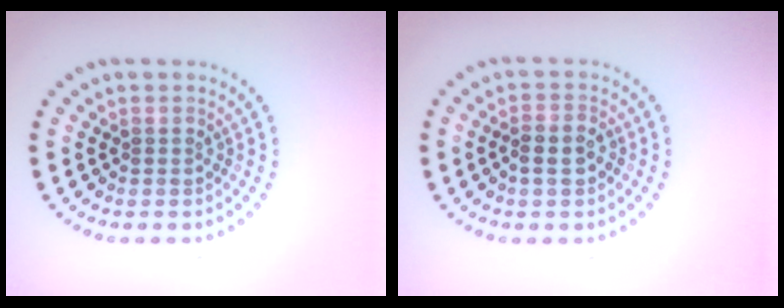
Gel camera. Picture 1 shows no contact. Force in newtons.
{"total": 1.7, "press": 1.6, "slide": 0.5}